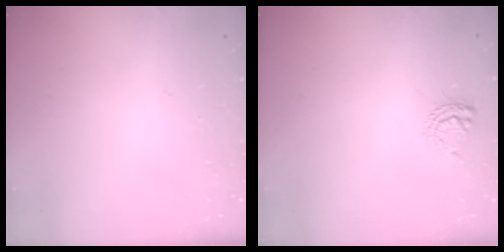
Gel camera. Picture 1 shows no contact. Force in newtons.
{"total": 7.5, "press": 7.5, "slide": 0.5}